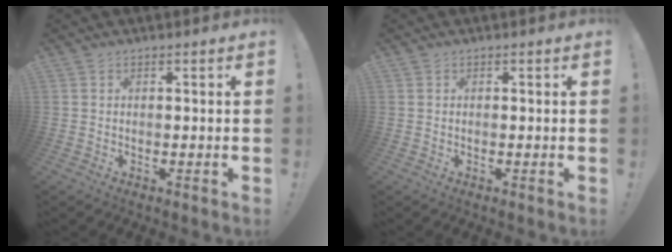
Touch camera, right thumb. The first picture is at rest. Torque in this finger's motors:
{"motor_torque": [0.10, -0.08, 0.08, 0.03, 0.00]}